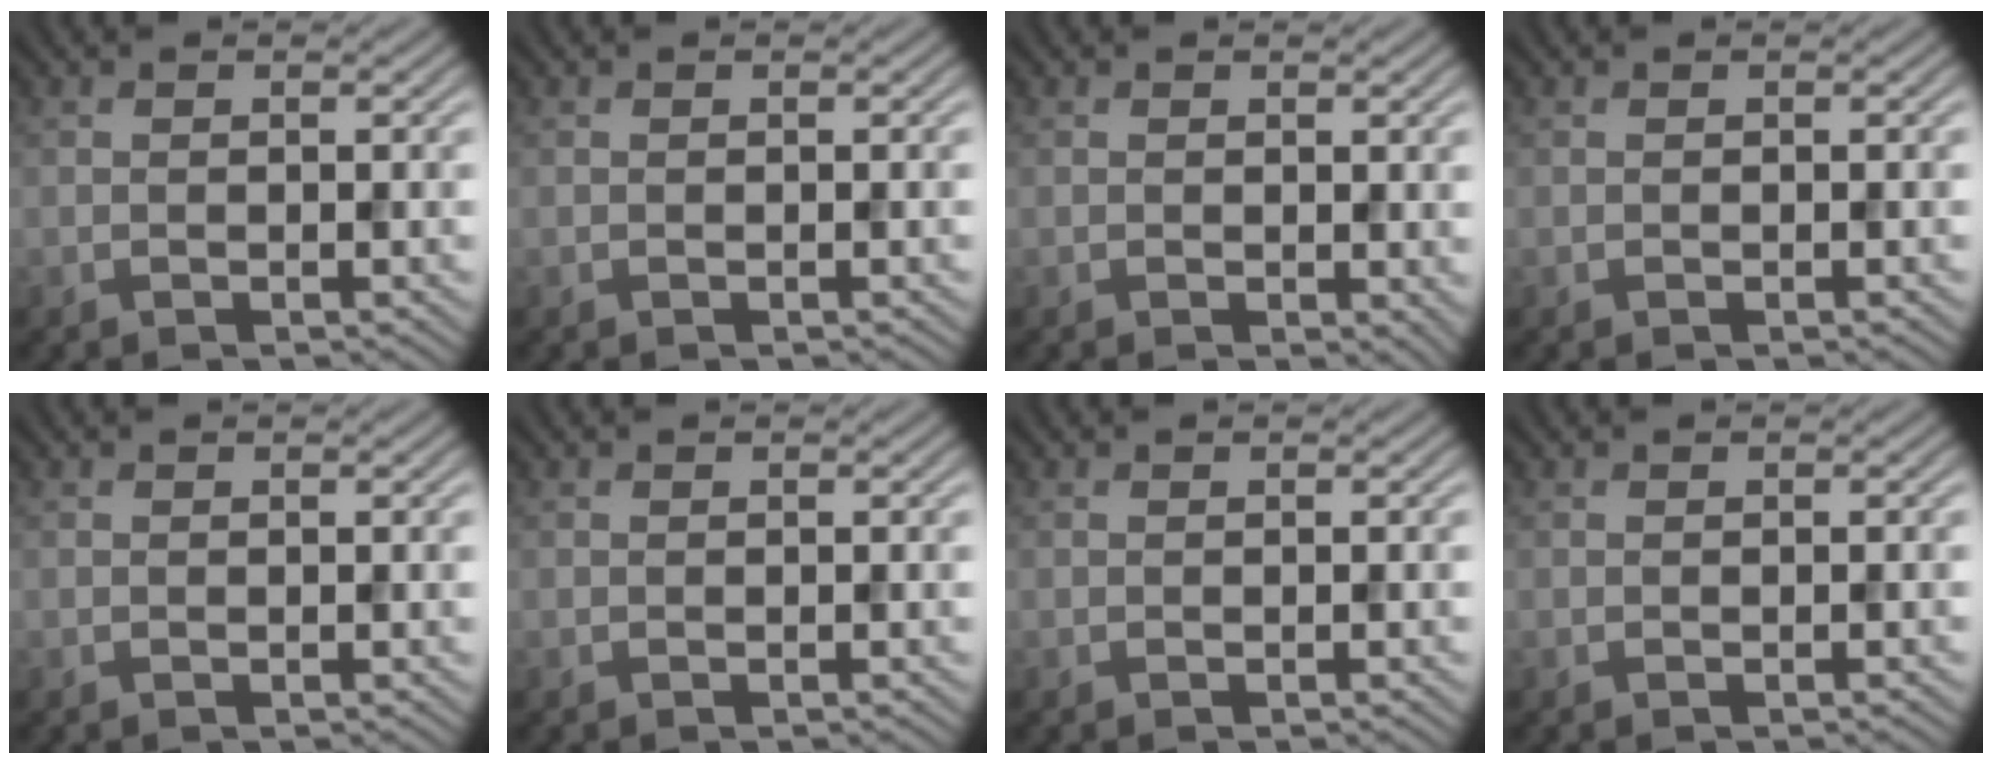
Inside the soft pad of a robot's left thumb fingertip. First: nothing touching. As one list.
[{"total": 0.0}, {"total": 1.4, "force": [0.1, 0.9, 1.1], "torque": [-0.013, -0.006, 0.003]}, {"total": 0.0}, {"total": 0.0}, {"total": 0.0}, {"total": 0.0}, {"total": 0.0}]